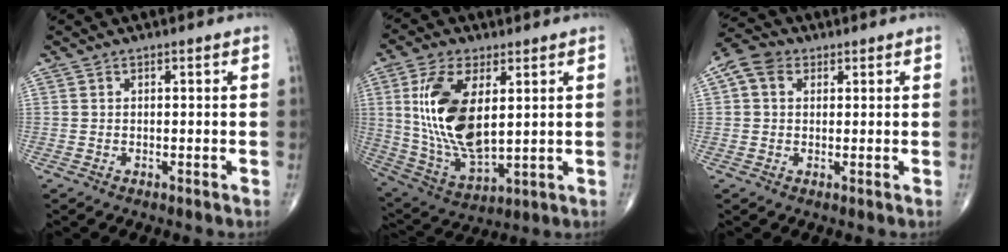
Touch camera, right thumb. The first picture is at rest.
{"total": 17.1, "force": [3.7, 8.3, 14.6], "torque": [-0.285, -0.021, 0.082]}
{"total": 5.4, "force": [1.7, 4.2, 3.0], "torque": [-0.055, 0.016, 0.025]}